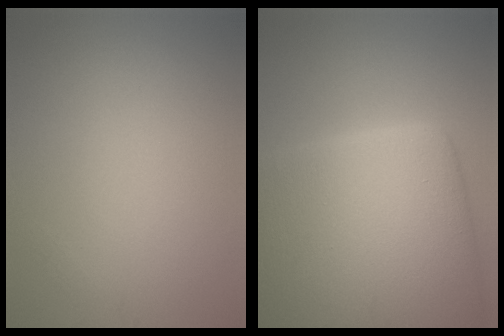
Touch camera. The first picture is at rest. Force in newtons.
{"total": 16.8, "press": 16.8, "slide": 1.2}